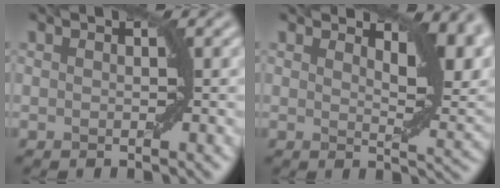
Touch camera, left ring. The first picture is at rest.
{"total": 5.5, "force": [3.3, 1.9, 4.0], "torque": [-0.053, -0.002, 0.050]}